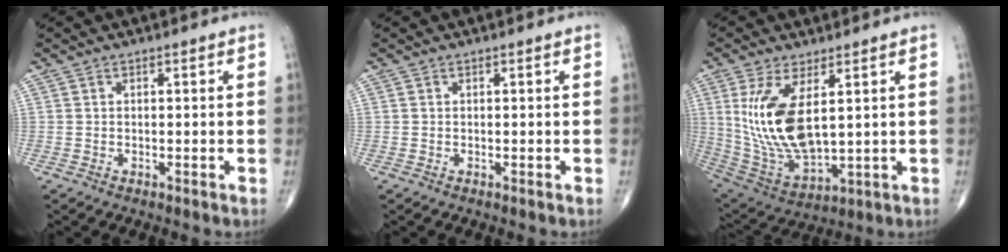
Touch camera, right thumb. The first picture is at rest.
{"total": 0.0}
{"total": 15.8, "force": [3.4, 7.0, 13.7], "torque": [-0.274, -0.025, 0.089]}